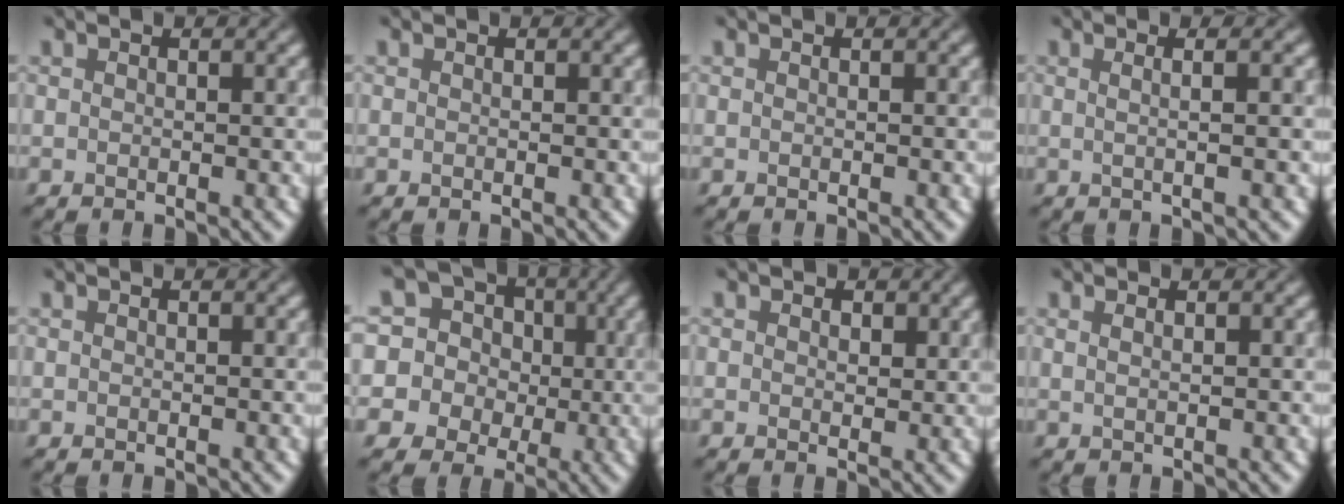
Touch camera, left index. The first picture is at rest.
{"total": 0.0}
{"total": 0.0}
{"total": 3.4, "force": [0.9, 1.5, 2.9], "torque": [-0.023, 0.016, -0.021]}
{"total": 0.0}
{"total": 13.8, "force": [5.6, 11.1, 5.9], "torque": [-0.136, 0.048, 0.066]}
{"total": 1.2, "force": [0.5, 1.0, 0.6], "torque": [-0.007, -0.002, 0.005]}
{"total": 1.2, "force": [0.7, 0.6, 0.9], "torque": [-0.006, -0.003, 0.003]}